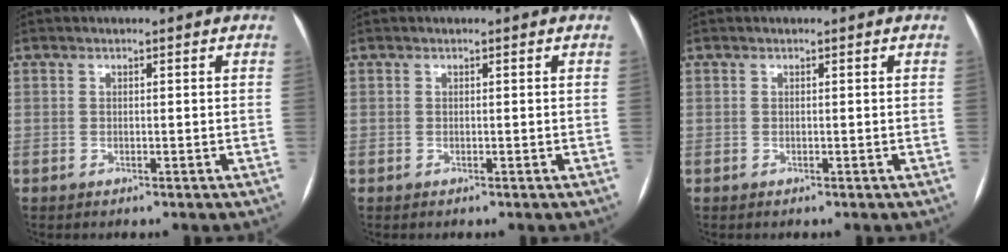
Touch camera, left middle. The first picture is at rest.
{"total": 0.0}
{"total": 0.0}